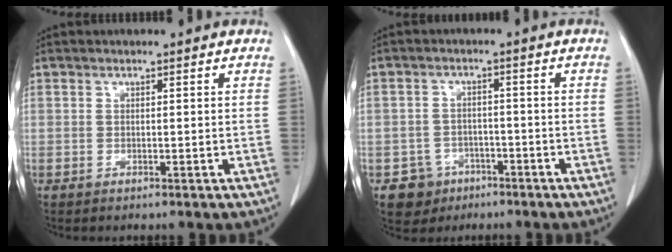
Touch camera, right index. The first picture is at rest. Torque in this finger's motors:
{"motor_torque": [-0.12, -0.12, -0.70, -0.18]}